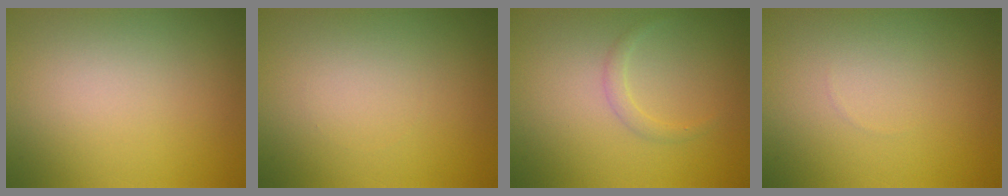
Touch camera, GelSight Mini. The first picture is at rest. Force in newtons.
{"total": 0.0}
{"total": 1.1, "press": 1.1, "slide": 0.1}
{"total": 0.0}